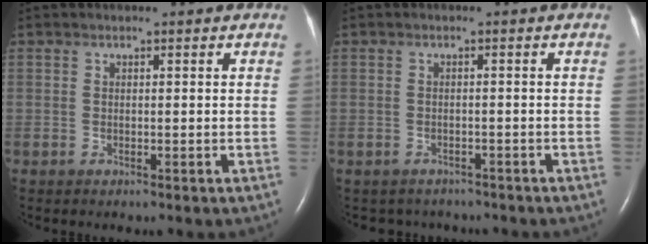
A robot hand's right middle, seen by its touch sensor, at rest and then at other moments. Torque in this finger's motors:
{"motor_torque": [0.24, -0.25, 0.01, 0.00]}